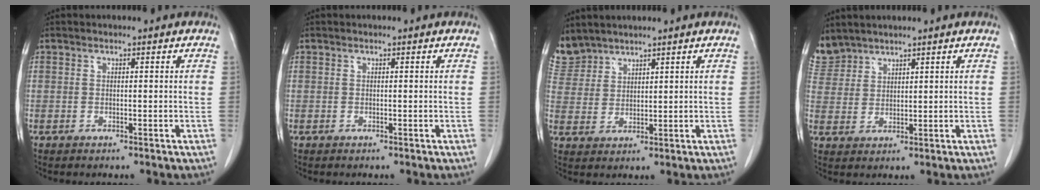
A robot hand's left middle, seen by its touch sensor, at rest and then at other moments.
{"total": 0.0}
{"total": 5.1, "force": [4.9, 1.6, -0.2], "torque": [-0.002, 0.007, 0.110]}
{"total": 4.8, "force": [4.5, 1.6, -0.2], "torque": [-0.002, 0.008, 0.102]}